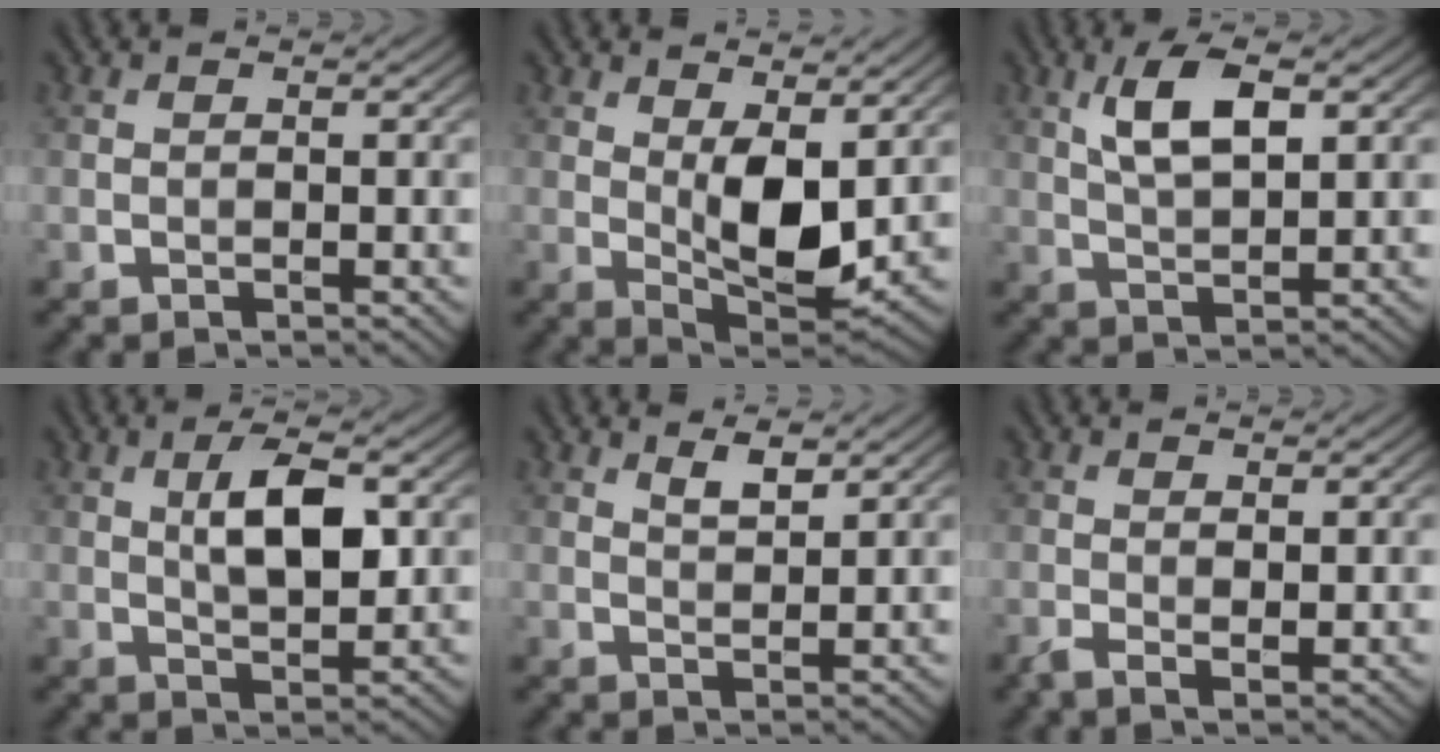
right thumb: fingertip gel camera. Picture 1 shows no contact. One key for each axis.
{"total": 7.6, "fx": 1.5, "fy": 3.5, "fz": 6.6, "tx": -0.119, "ty": -0.007, "tz": 0.031}
{"total": 6.1, "fx": 2.4, "fy": 2.2, "fz": 5.2, "tx": -0.108, "ty": 0.001, "tz": 0.044}
{"total": 6.6, "fx": 1.6, "fy": 2.6, "fz": 5.8, "tx": -0.103, "ty": 0.003, "tz": 0.029}
{"total": 2.6, "fx": 1.9, "fy": 0.6, "fz": 1.7, "tx": -0.033, "ty": -0.003, "tz": 0.040}
{"total": 1.8, "fx": -0.1, "fy": 0.7, "fz": 1.7, "tx": -0.041, "ty": -0.003, "tz": -0.003}